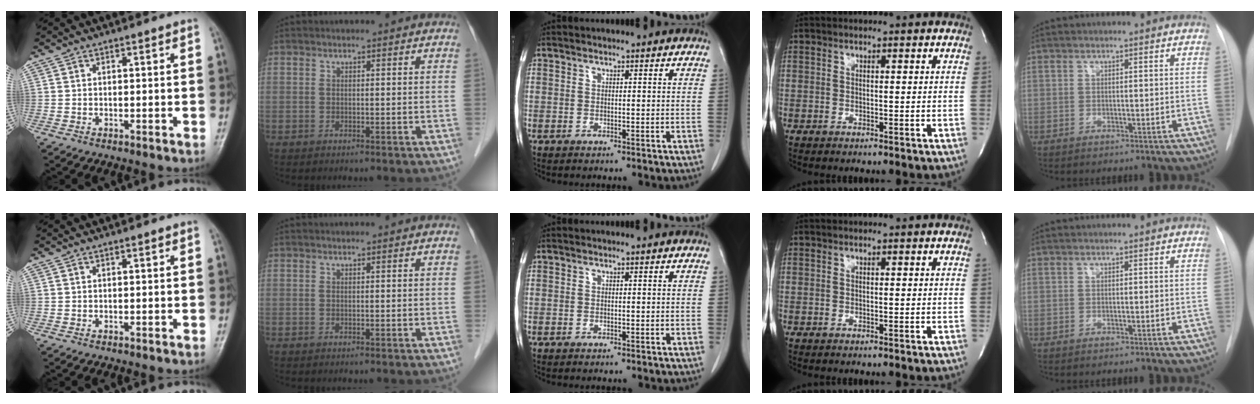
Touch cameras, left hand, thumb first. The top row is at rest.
{}